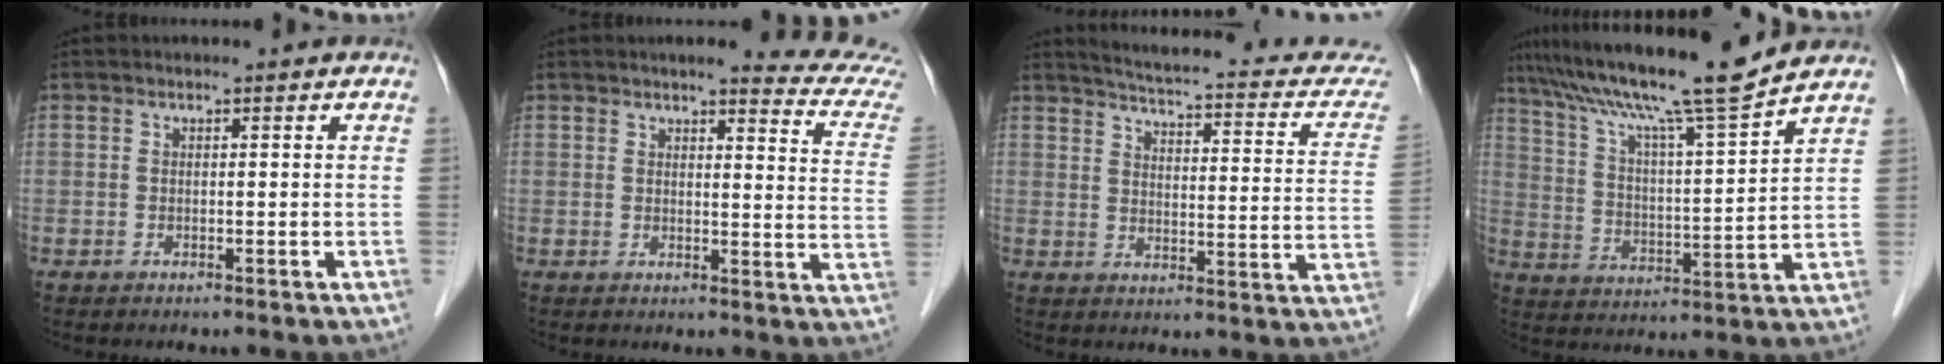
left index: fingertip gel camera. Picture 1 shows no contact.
{"total": 10.8, "force": [10.2, -0.4, 3.5], "torque": [-0.030, -0.066, 0.088]}
{"total": 19.2, "force": [17.1, 3.3, 8.1], "torque": [-0.100, -0.039, 0.192]}
{"total": 15.3, "force": [12.9, -1.5, 8.2], "torque": [-0.147, -0.007, 0.210]}